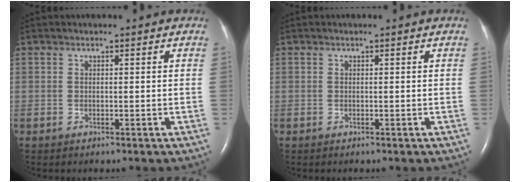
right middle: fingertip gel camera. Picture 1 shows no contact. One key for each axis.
{"total": 0.0}